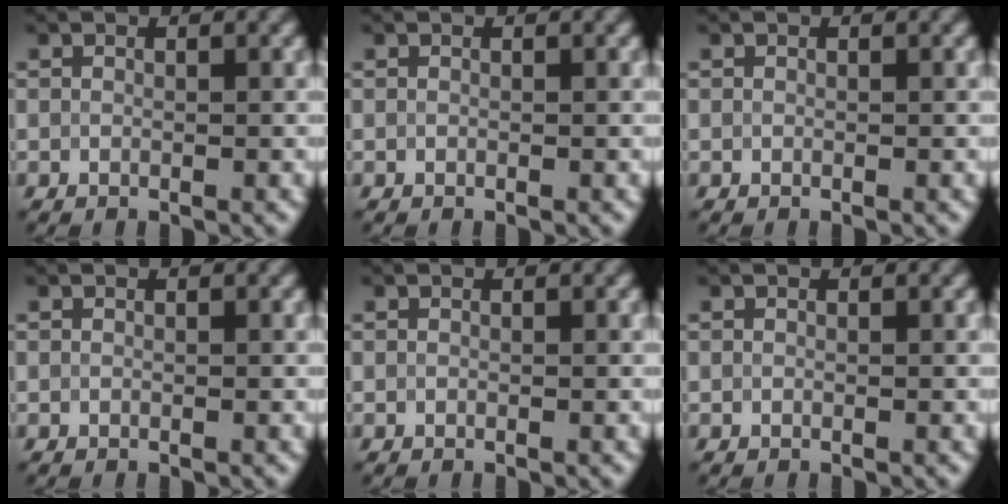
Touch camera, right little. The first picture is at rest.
{"total": 0.0}
{"total": 0.0}
{"total": 0.0}
{"total": 0.0}
{"total": 0.0}